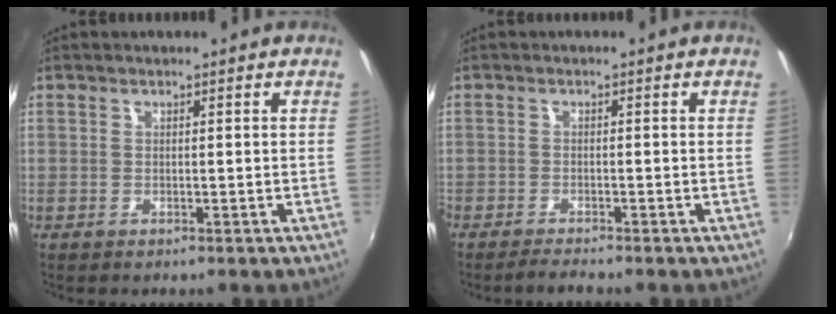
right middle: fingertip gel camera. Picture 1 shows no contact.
{"total": 2.3, "force": [-2.2, -0.2, 0.8], "torque": [-0.025, -0.009, -0.042]}